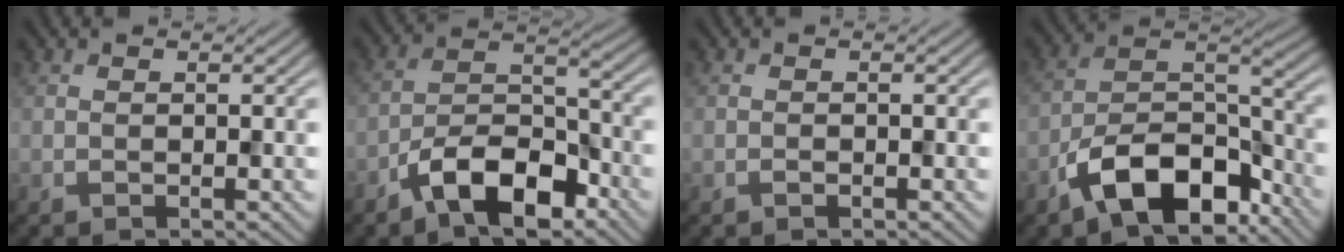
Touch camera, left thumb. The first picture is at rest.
{"total": 9.2, "force": [-5.9, 3.9, 5.9], "torque": [-0.097, 0.009, -0.127]}
{"total": 0.5, "force": [-0.4, 0.2, 0.3], "torque": [-0.005, 0.000, -0.006]}
{"total": 12.4, "force": [-7.7, 5.7, 7.9], "torque": [-0.137, -0.006, -0.154]}